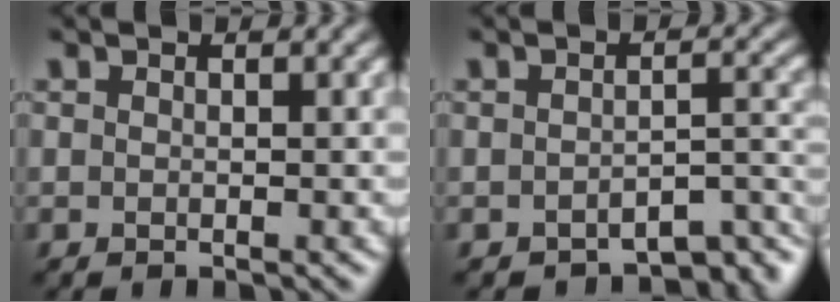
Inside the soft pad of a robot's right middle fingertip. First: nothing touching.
{"total": 5.0, "force": [-4.2, 1.6, 2.1], "torque": [-0.018, -0.008, -0.049]}